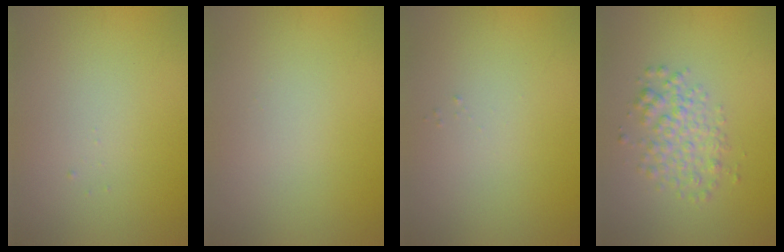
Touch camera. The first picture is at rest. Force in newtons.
{"total": 0.0}
{"total": 0.0}
{"total": 3.1, "press": 3.1, "slide": 0.1}